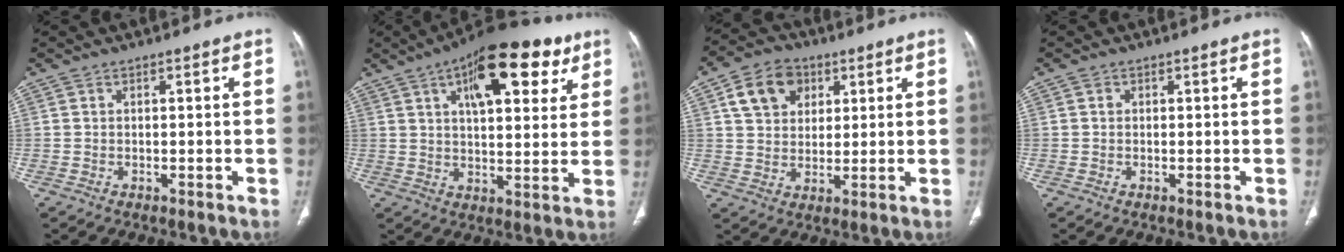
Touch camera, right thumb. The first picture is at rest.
{"total": 20.5, "force": [9.6, 8.9, 15.8], "torque": [-0.200, -0.011, 0.142]}
{"total": 10.0, "force": [4.0, 7.7, 5.0], "torque": [-0.057, -0.006, 0.068]}
{"total": 0.6, "force": [0.1, 0.5, 0.2], "torque": [-0.001, 0.002, 0.002]}